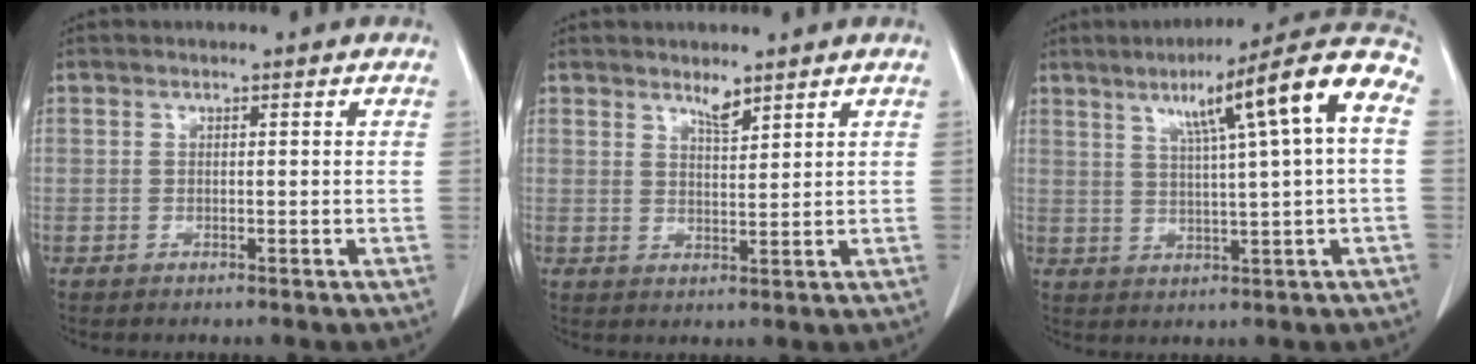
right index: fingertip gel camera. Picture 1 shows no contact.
{"total": 2.5, "force": [2.2, 0.4, 1.3], "torque": [-0.026, -0.007, 0.041]}
{"total": 14.7, "force": [4.1, -0.2, 14.1], "torque": [-0.202, 0.029, 0.056]}